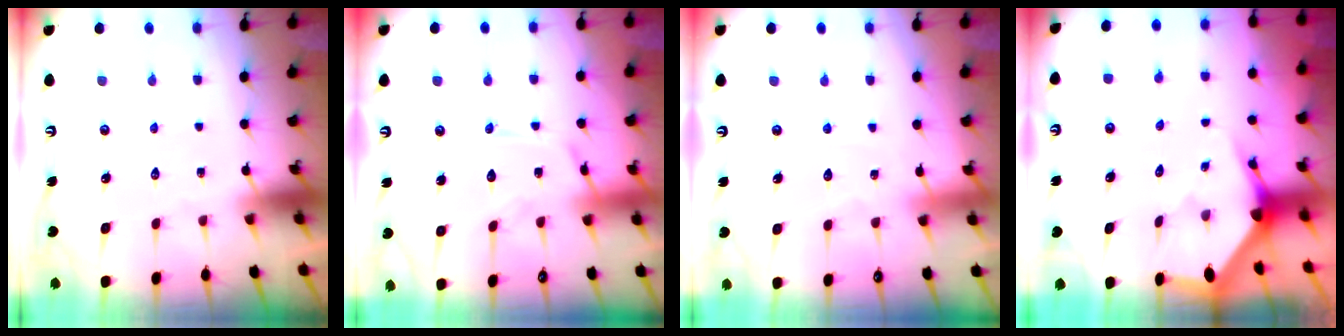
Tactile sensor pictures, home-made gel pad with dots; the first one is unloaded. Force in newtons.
{"total": 12.1, "press": 12.0, "slide": 0.4}
{"total": 4.6, "press": 4.5, "slide": 0.5}
{"total": 3.0, "press": 3.0, "slide": 0.1}